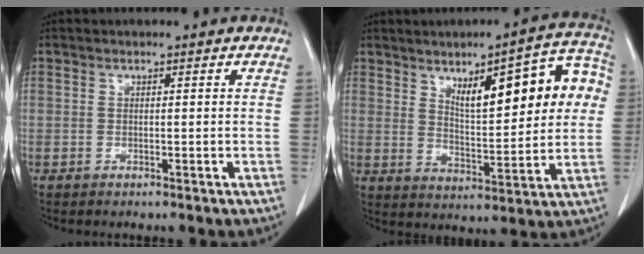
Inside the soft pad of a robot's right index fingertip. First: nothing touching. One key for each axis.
{"total": 15.5, "fx": 4.7, "fy": 4.6, "fz": 14.0, "tx": -0.182, "ty": 0.028, "tz": 0.070}